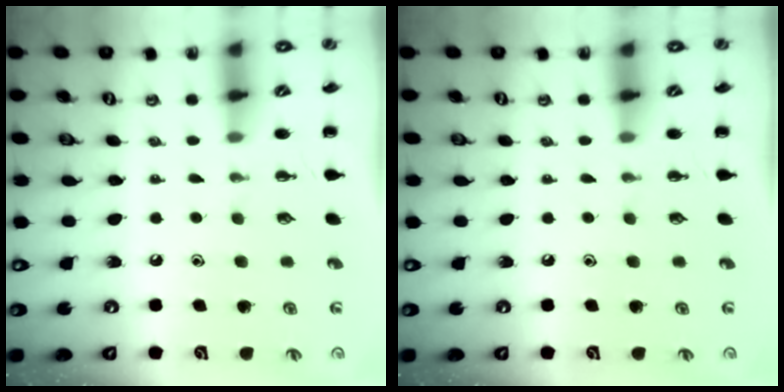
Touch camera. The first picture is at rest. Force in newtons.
{"total": 0.0}